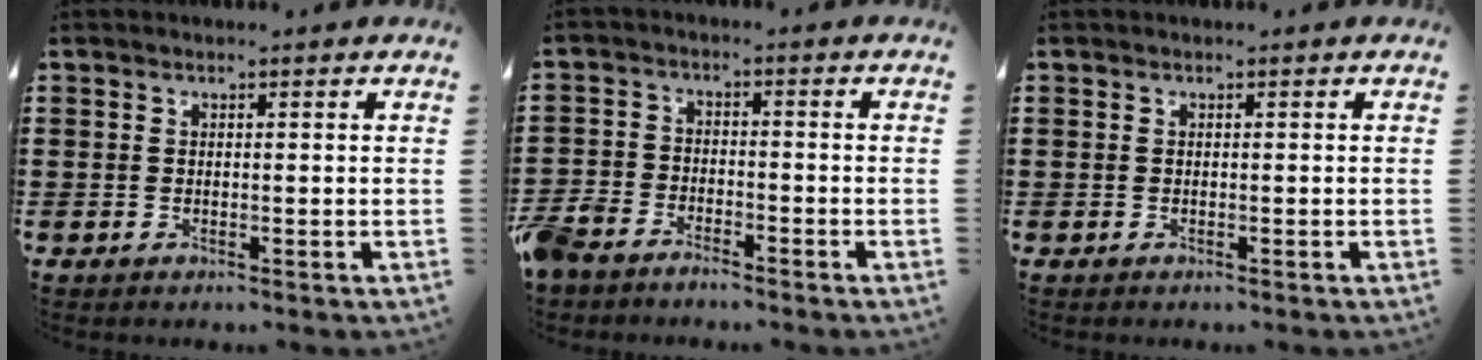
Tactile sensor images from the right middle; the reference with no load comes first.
{"total": 4.4, "force": [-4.1, 1.2, 0.8], "torque": [-0.042, -0.002, -0.092]}
{"total": 0.0}